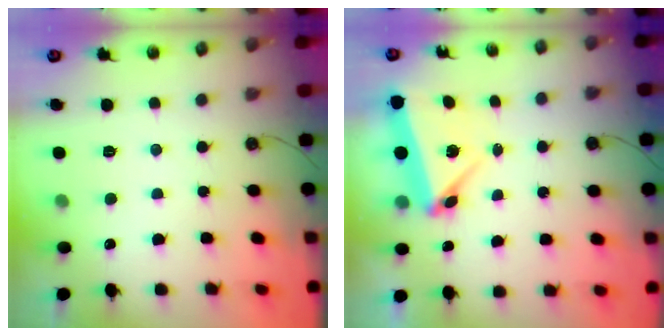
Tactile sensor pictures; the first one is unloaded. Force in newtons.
{"total": 5.3, "press": 5.2, "slide": 0.6}